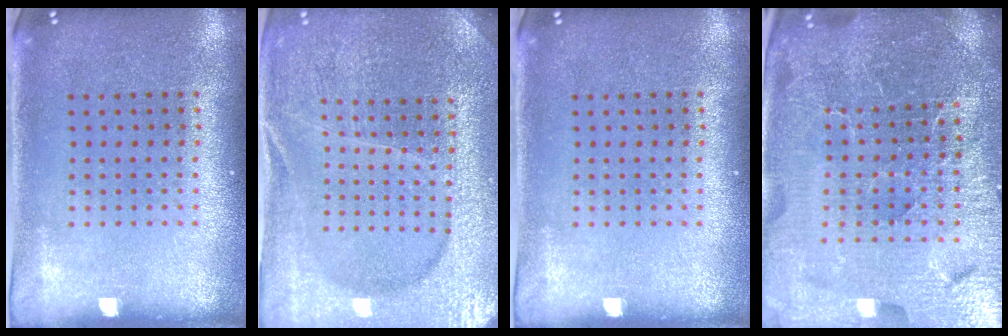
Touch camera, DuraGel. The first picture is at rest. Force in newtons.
{"total": 4.2, "press": 4.0, "slide": 1.2}
{"total": 0.0}
{"total": 6.1, "press": 5.4, "slide": 2.7}